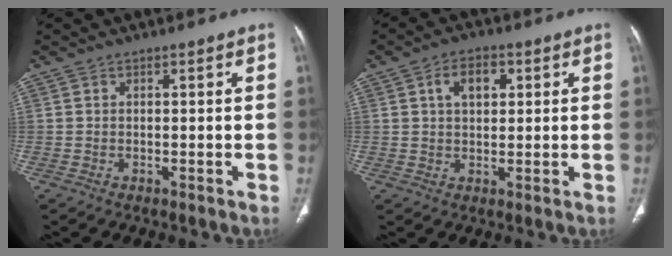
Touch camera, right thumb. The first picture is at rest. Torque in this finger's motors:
{"motor_torque": [0.27, 1.70, 0.64, -0.21, 0.04]}